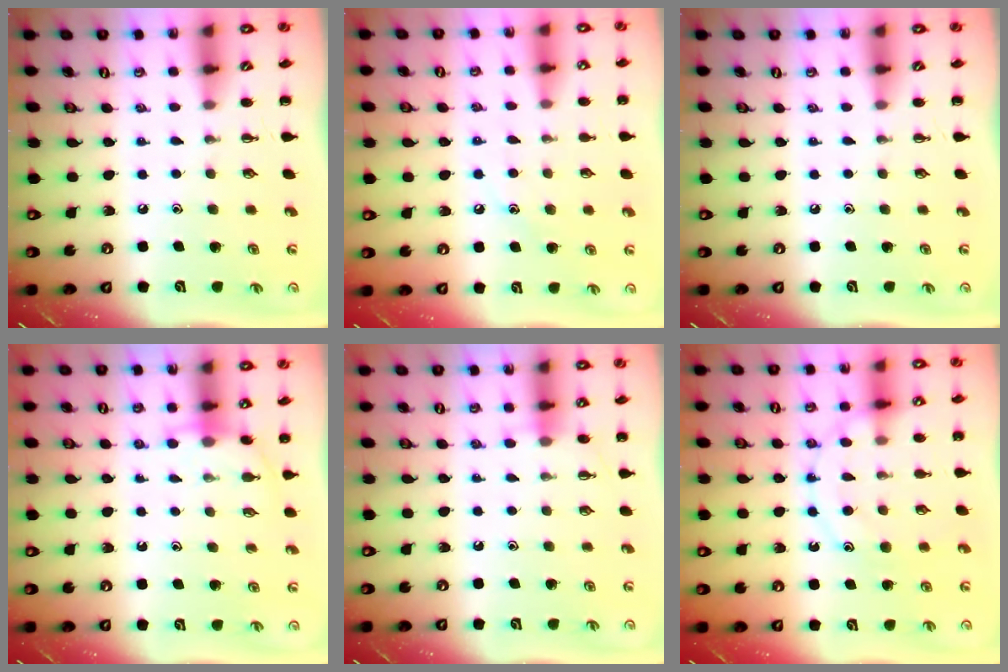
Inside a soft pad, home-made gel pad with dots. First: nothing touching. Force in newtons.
{"total": 8.0, "press": 7.8, "slide": 1.8}
{"total": 0.0}
{"total": 4.7, "press": 4.6, "slide": 0.7}
{"total": 6.0, "press": 5.6, "slide": 2.0}
{"total": 12.2, "press": 12.1, "slide": 1.1}